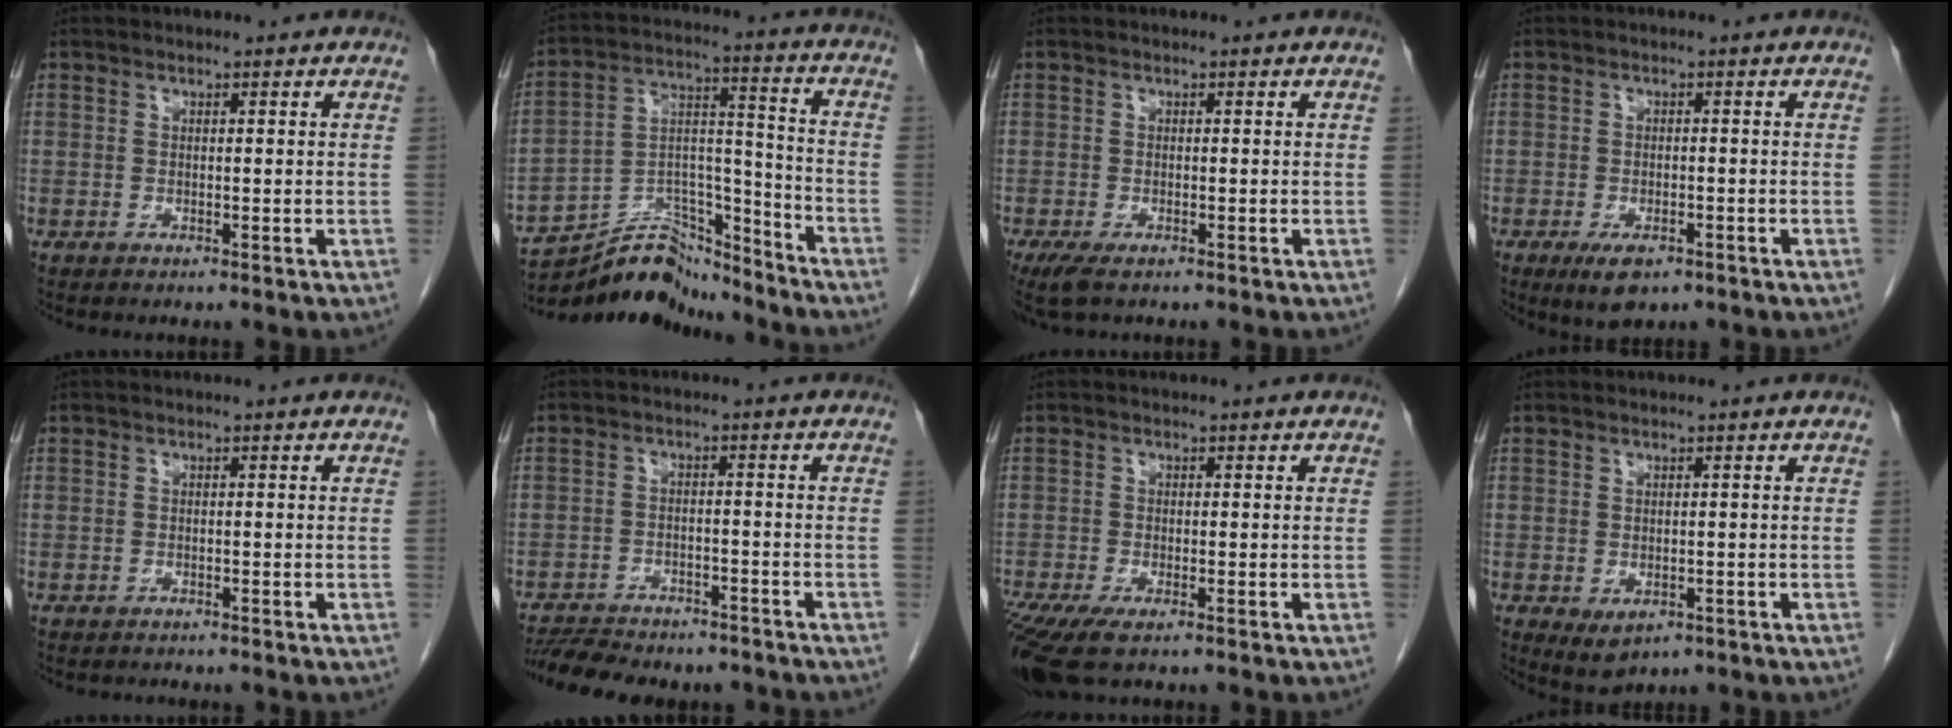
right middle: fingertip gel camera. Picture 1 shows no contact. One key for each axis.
{"total": 14.2, "fx": -13.8, "fy": 2.5, "fz": 2.6, "tx": -0.045, "ty": 0.038, "tz": -0.235}
{"total": 3.4, "fx": -2.2, "fy": 1.1, "fz": 2.4, "tx": -0.051, "ty": -0.012, "tz": -0.037}
{"total": 4.6, "fx": -2.7, "fy": 1.9, "fz": 3.2, "tx": -0.057, "ty": -0.006, "tz": -0.038}
{"total": 0.8, "fx": -0.8, "fy": 0.2, "fz": 0.0, "tx": -0.011, "ty": -0.003, "tz": -0.014}
{"total": 12.1, "fx": -10.8, "fy": 3.4, "fz": 4.2, "tx": -0.082, "ty": 0.002, "tz": -0.149}
{"total": 6.0, "fx": -4.0, "fy": 1.4, "fz": 4.2, "tx": -0.078, "ty": -0.018, "tz": -0.072}
{"total": 2.9, "fx": -1.0, "fy": 1.8, "fz": 2.0, "tx": -0.032, "ty": -0.006, "tz": 0.000}